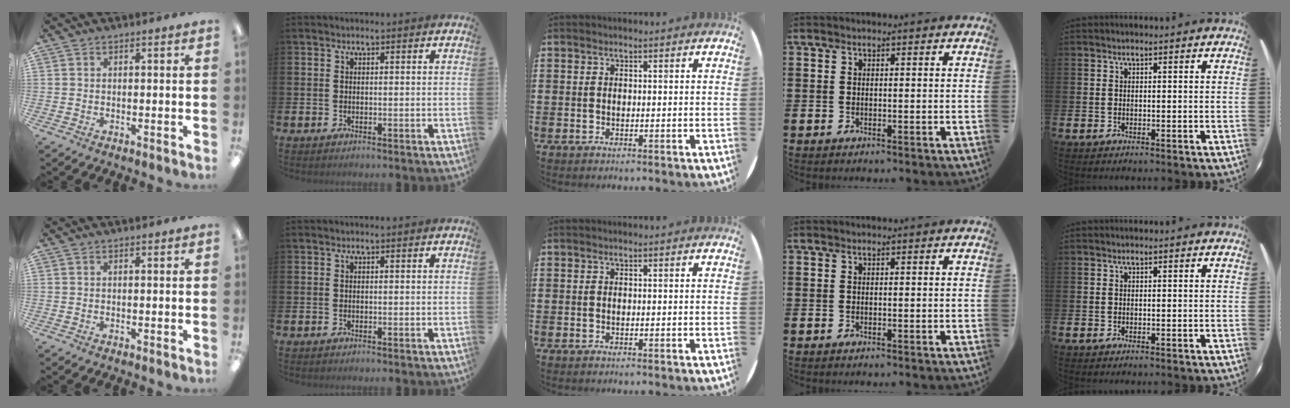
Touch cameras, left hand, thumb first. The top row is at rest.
{}